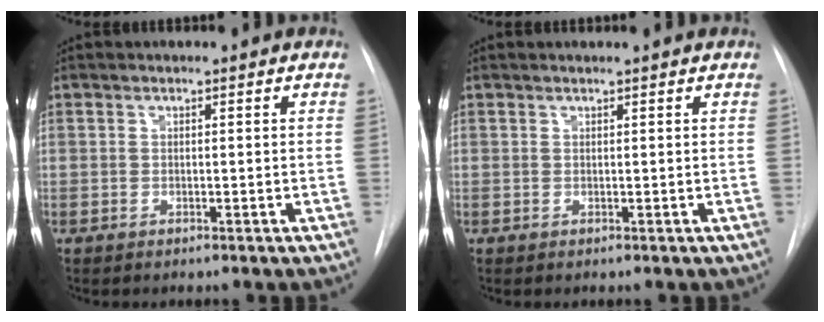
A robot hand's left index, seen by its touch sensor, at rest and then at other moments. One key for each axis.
{"total": 1.6, "fx": 1.5, "fy": -0.1, "fz": 0.7, "tx": -0.010, "ty": 0.014, "tz": 0.021}